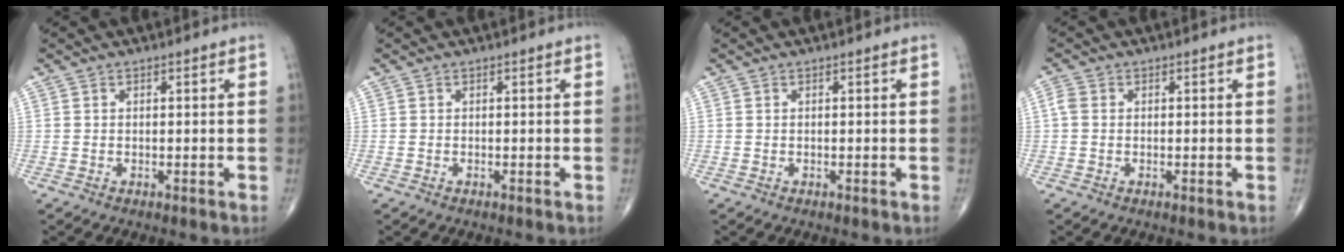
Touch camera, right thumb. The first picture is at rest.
{"total": 0.0}
{"total": 0.0}
{"total": 1.8, "force": [0.1, 1.4, 1.1], "torque": [-0.026, 0.005, -0.003]}